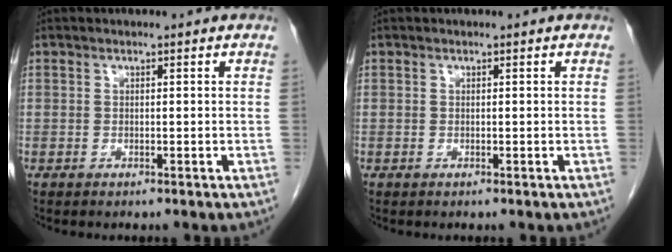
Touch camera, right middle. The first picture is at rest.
{"total": 0.0}